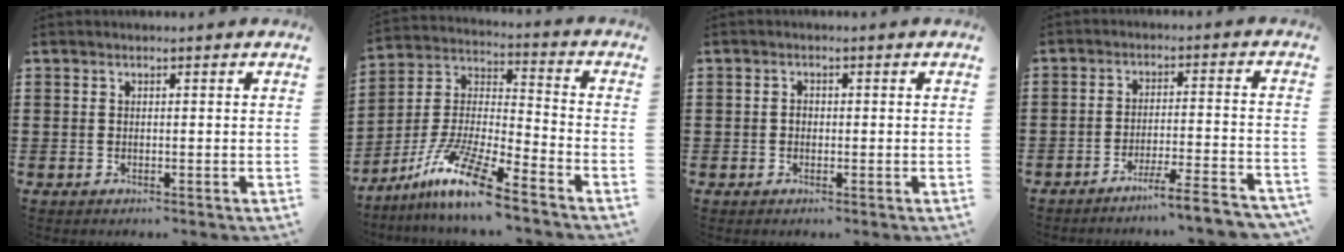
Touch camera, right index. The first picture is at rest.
{"total": 12.0, "force": [-9.6, 0.4, 7.2], "torque": [-0.157, 0.005, -0.195]}
{"total": 1.1, "force": [-0.2, 0.8, 0.7], "torque": [-0.015, 0.003, -0.004]}
{"total": 5.7, "force": [-5.1, -0.7, 2.3], "torque": [-0.034, -0.014, -0.099]}